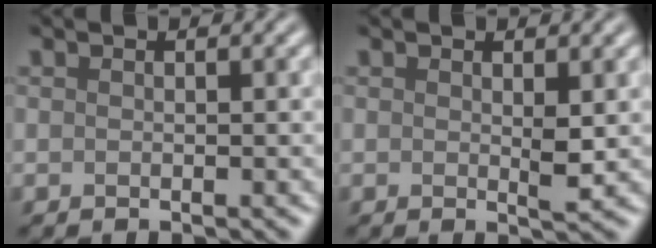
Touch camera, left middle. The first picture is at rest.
{"total": 1.3, "force": [0.3, 0.2, 1.2], "torque": [-0.020, -0.005, 0.004]}